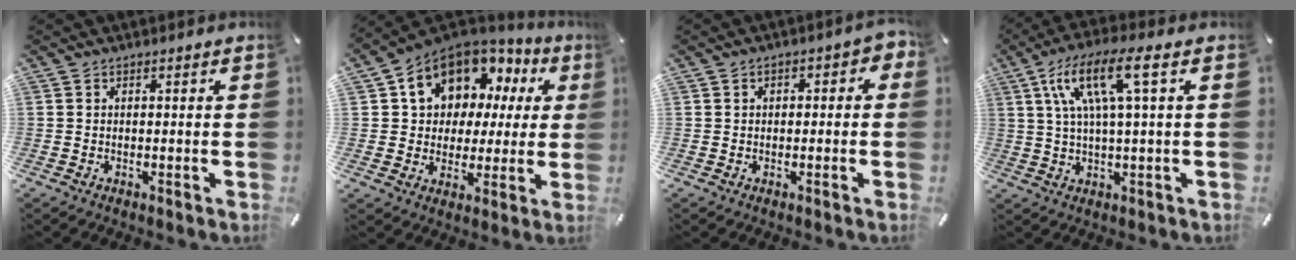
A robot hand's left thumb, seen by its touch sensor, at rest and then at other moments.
{"total": 12.4, "force": [6.4, 9.4, 4.9], "torque": [-0.100, -0.038, 0.122]}
{"total": 3.0, "force": [-0.7, 1.9, 2.2], "torque": [-0.031, 0.011, -0.016]}
{"total": 13.1, "force": [4.0, 2.9, 12.1], "torque": [-0.242, 0.001, 0.067]}